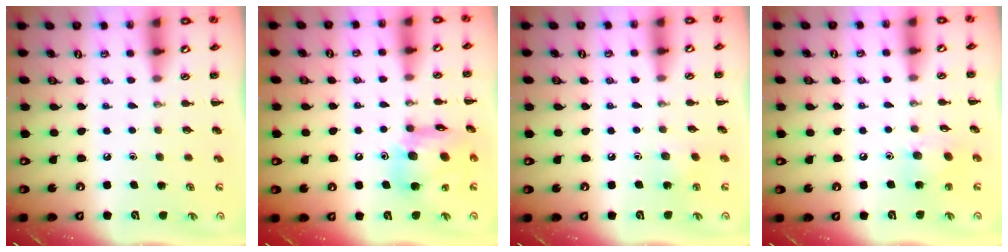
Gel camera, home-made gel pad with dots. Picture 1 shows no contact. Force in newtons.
{"total": 15.5, "press": 15.3, "slide": 2.3}
{"total": 4.3, "press": 4.1, "slide": 1.2}
{"total": 9.6, "press": 9.4, "slide": 2.1}